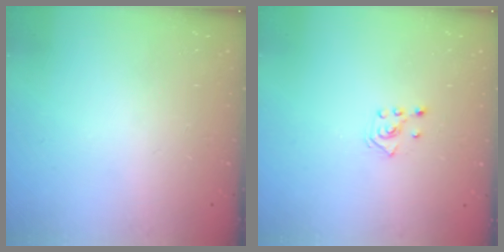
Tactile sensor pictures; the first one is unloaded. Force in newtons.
{"total": 2.8, "press": 2.7, "slide": 0.7}